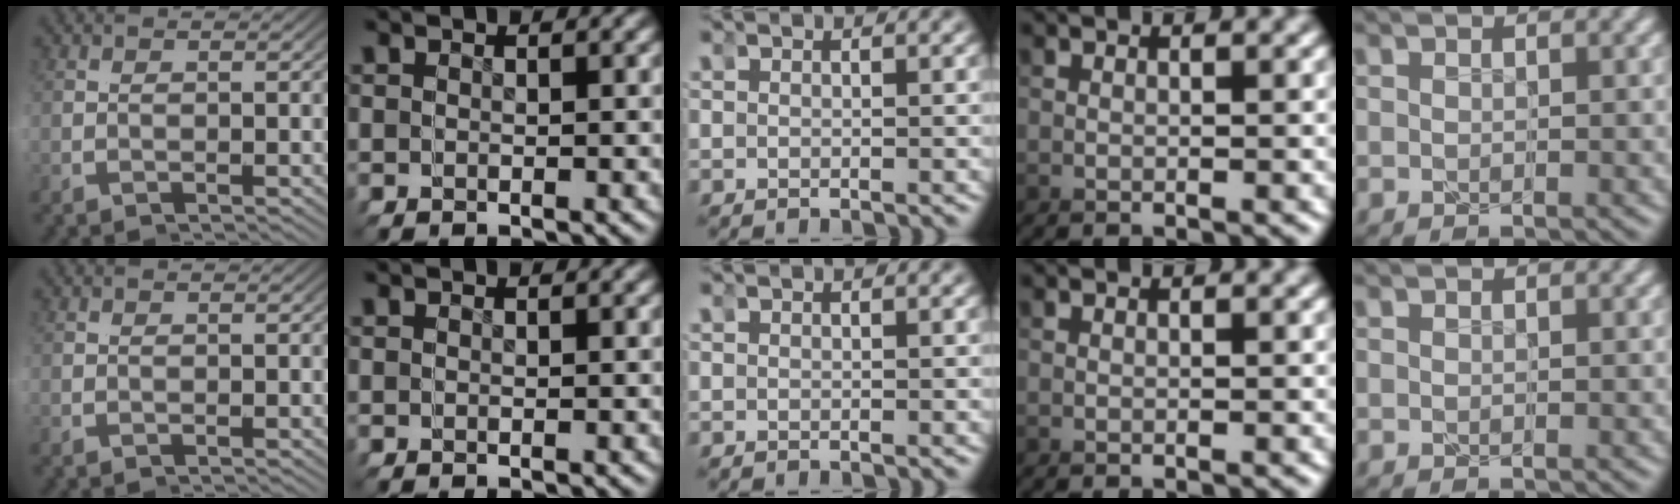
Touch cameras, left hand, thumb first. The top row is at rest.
{}